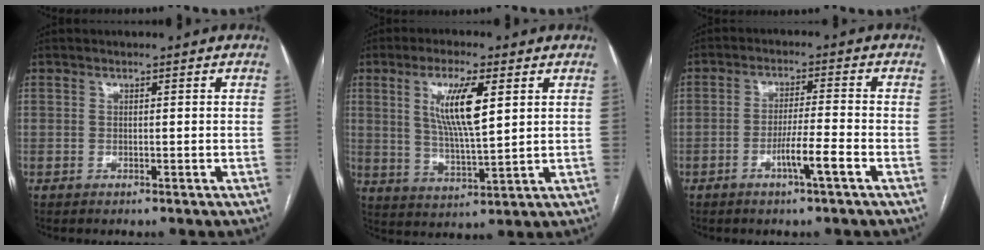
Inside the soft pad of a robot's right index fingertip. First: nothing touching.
{"total": 9.6, "force": [3.2, 1.4, 8.9], "torque": [-0.169, -0.003, 0.061]}
{"total": 5.5, "force": [-2.6, -0.4, 4.8], "torque": [-0.085, -0.006, -0.048]}